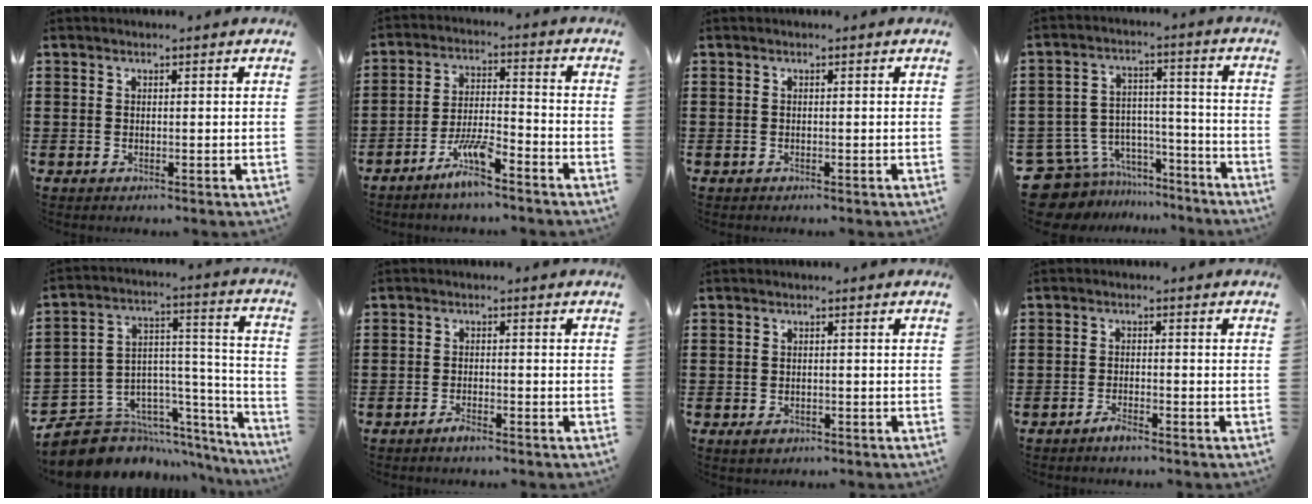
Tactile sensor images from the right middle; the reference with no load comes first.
{"total": 6.8, "force": [-5.2, 1.0, 4.2], "torque": [-0.096, -0.004, -0.101]}
{"total": 0.0}
{"total": 8.1, "force": [-6.9, 4.1, 0.9], "torque": [-0.050, 0.009, -0.137]}
{"total": 8.8, "force": [-7.1, 4.9, 1.9], "torque": [-0.065, -0.005, -0.132]}
{"total": 1.8, "force": [-1.4, 0.2, 1.1], "torque": [-0.021, -0.004, -0.025]}
{"total": 0.9, "force": [-0.6, 0.5, 0.4], "torque": [-0.009, -0.001, -0.011]}
{"total": 1.9, "force": [-1.6, 0.2, 1.1], "torque": [-0.028, -0.004, -0.031]}